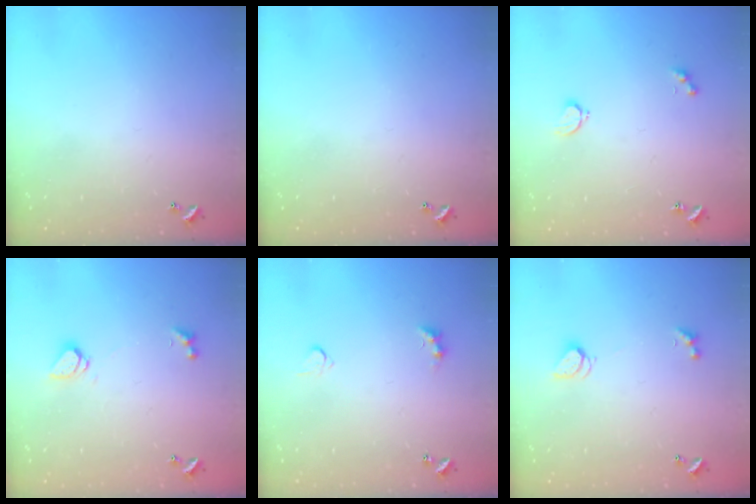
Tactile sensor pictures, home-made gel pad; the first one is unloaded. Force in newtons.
{"total": 0.0}
{"total": 0.8, "press": 0.7, "slide": 0.4}
{"total": 1.5, "press": 1.4, "slide": 0.5}
{"total": 4.5, "press": 4.4, "slide": 0.8}
{"total": 2.0, "press": 2.0, "slide": 0.5}